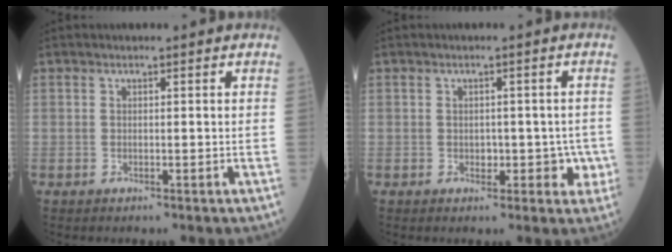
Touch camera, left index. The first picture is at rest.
{"total": 3.6, "force": [-0.8, 2.7, 2.3], "torque": [-0.017, 0.013, -0.005]}